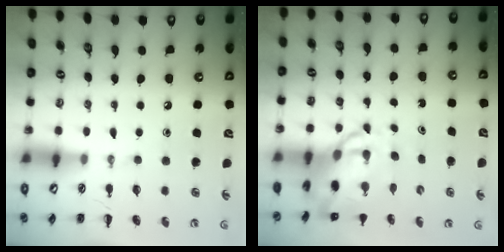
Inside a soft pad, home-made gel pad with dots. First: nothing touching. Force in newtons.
{"total": 6.9, "press": 6.7, "slide": 1.8}